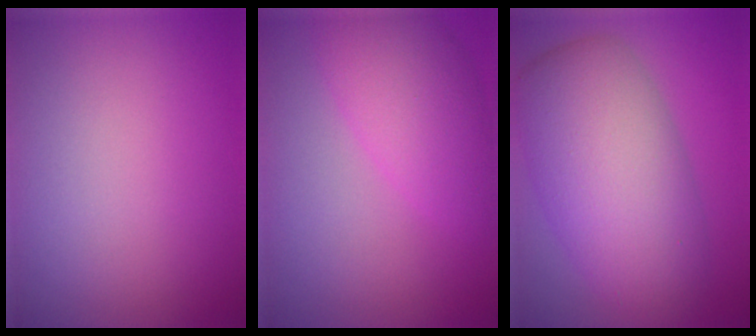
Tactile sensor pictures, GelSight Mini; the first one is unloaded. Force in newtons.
{"total": 5.4, "press": 5.3, "slide": 0.2}
{"total": 10.2, "press": 10.1, "slide": 0.5}